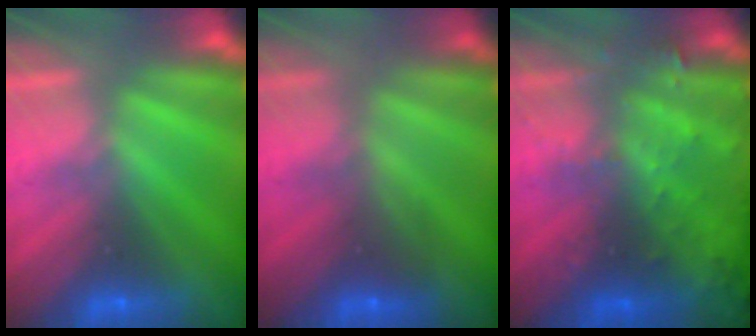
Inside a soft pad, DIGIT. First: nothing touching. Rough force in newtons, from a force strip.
{"total": 2.0}
{"total": 8.0}